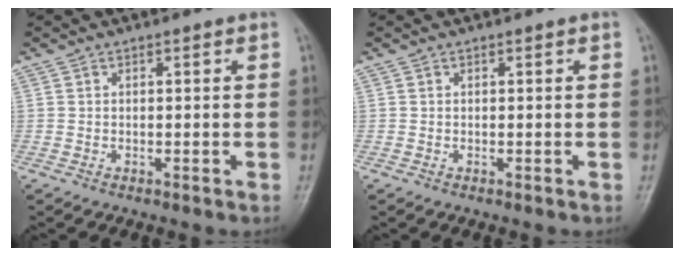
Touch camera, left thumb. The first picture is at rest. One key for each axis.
{"total": 0.0}